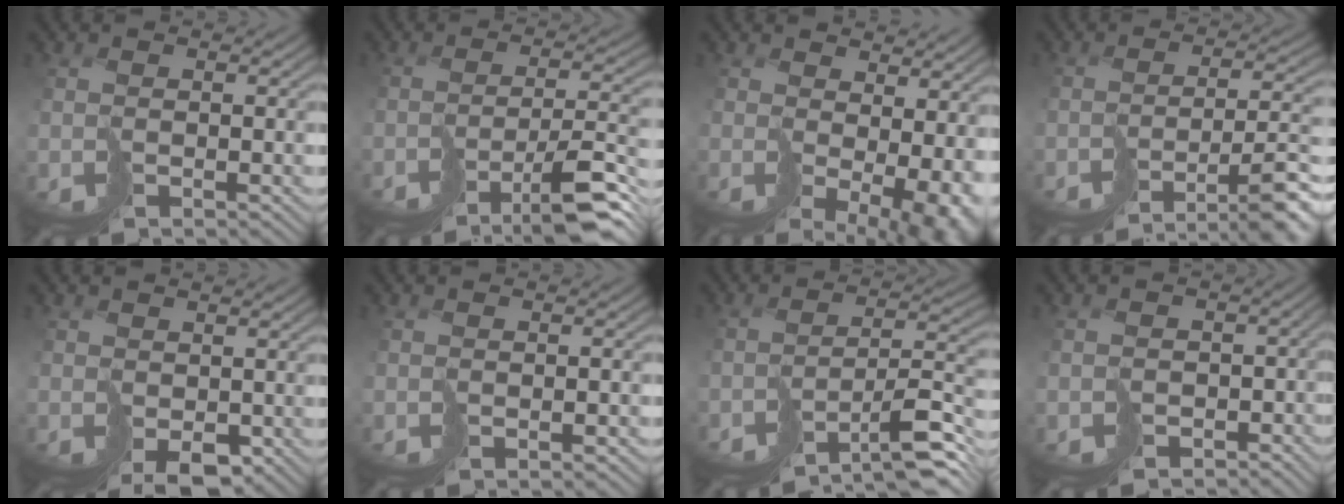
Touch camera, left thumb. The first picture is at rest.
{"total": 8.2, "force": [-5.8, 1.0, 5.7], "torque": [-0.079, 0.001, -0.096]}
{"total": 10.2, "force": [-0.9, 5.5, 8.5], "torque": [-0.153, -0.041, 0.037]}
{"total": 10.1, "force": [-7.3, 2.2, 6.7], "torque": [-0.102, -0.011, -0.101]}
{"total": 3.1, "force": [-0.5, 2.3, 2.1], "torque": [-0.041, -0.008, 0.000]}
{"total": 1.3, "force": [-1.1, 0.1, 0.6], "torque": [-0.004, 0.001, -0.015]}
{"total": 8.8, "force": [-7.1, 1.2, 5.1], "torque": [-0.071, 0.000, -0.119]}
{"total": 4.0, "force": [-2.7, 2.8, 1.0], "torque": [-0.007, -0.021, -0.040]}